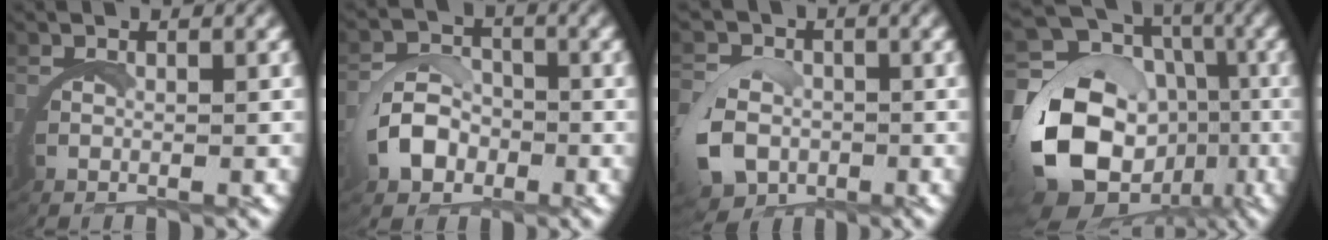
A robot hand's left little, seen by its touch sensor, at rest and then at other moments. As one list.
[{"total": 3.4, "force": [-0.8, 2.8, 1.7], "torque": [-0.026, 0.002, -0.023]}, {"total": 4.9, "force": [-1.6, 4.1, 2.0], "torque": [-0.040, -0.023, -0.028]}, {"total": 13.2, "force": [-1.9, 10.5, 7.8], "torque": [-0.153, -0.048, -0.025]}]